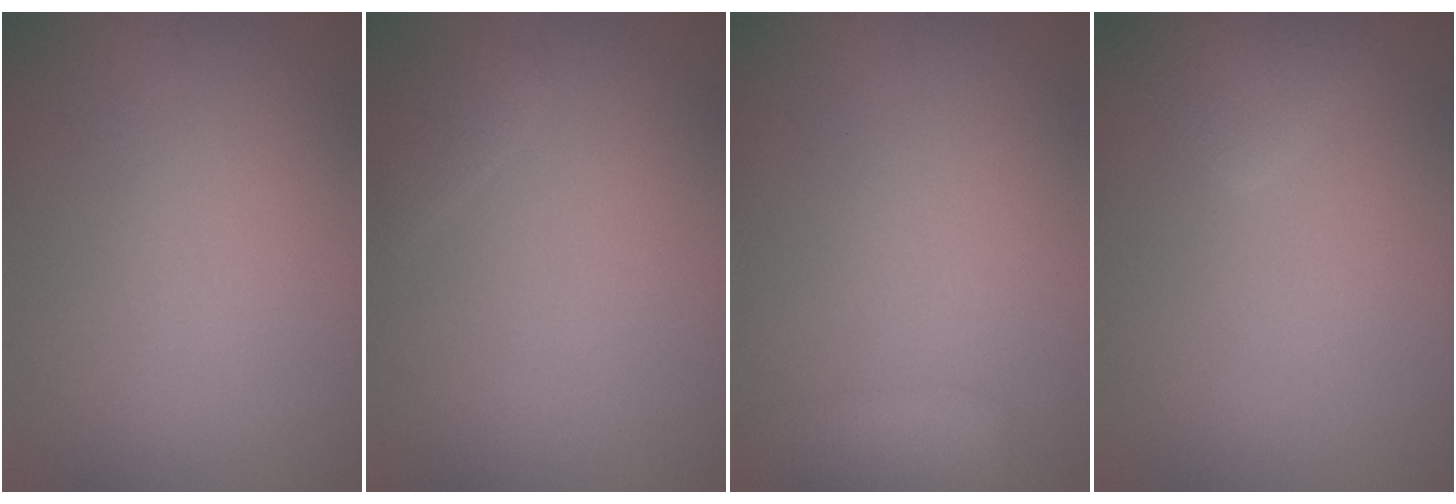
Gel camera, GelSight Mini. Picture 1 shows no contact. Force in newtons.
{"total": 0.9, "press": 0.9, "slide": 0.1}
{"total": 2.5, "press": 2.5, "slide": 0.2}
{"total": 2.3, "press": 2.3, "slide": 0.1}